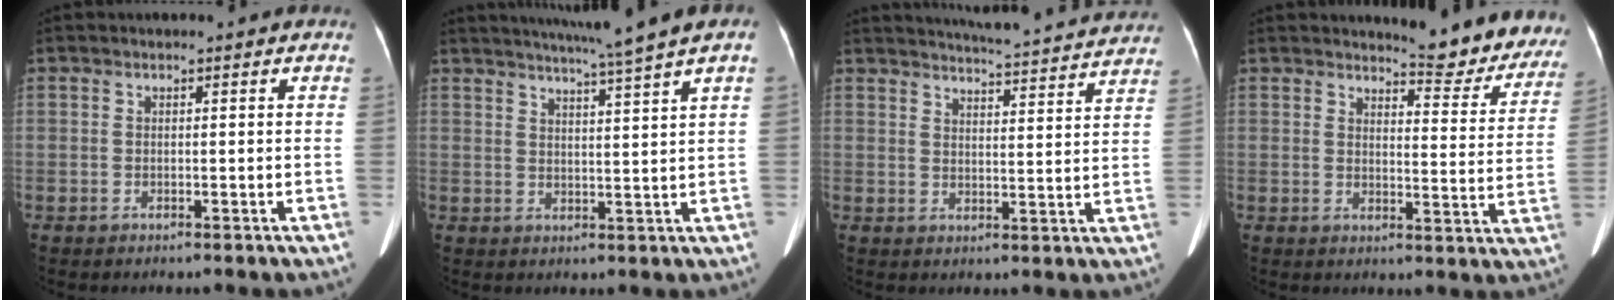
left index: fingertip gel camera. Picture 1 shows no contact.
{"total": 9.0, "force": [7.5, -1.8, 4.8], "torque": [-0.077, 0.002, 0.102]}
{"total": 21.1, "force": [20.0, 1.4, 6.6], "torque": [-0.097, -0.018, 0.244]}
{"total": 12.4, "force": [11.8, 2.2, 3.2], "torque": [-0.017, -0.046, 0.121]}